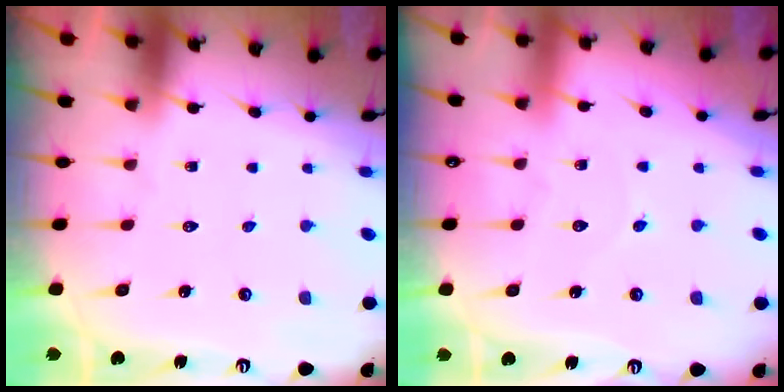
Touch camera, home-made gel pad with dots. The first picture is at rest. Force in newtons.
{"total": 4.0, "press": 4.0, "slide": 0.4}